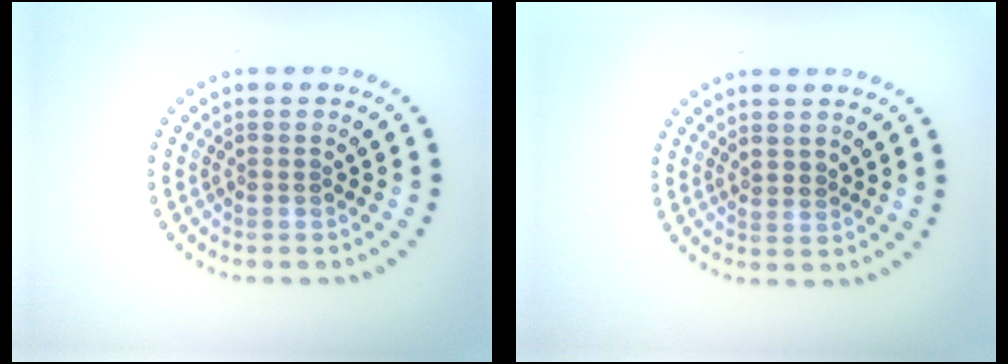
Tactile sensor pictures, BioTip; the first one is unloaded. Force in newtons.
{"total": 0.6, "press": 0.4, "slide": 0.4}